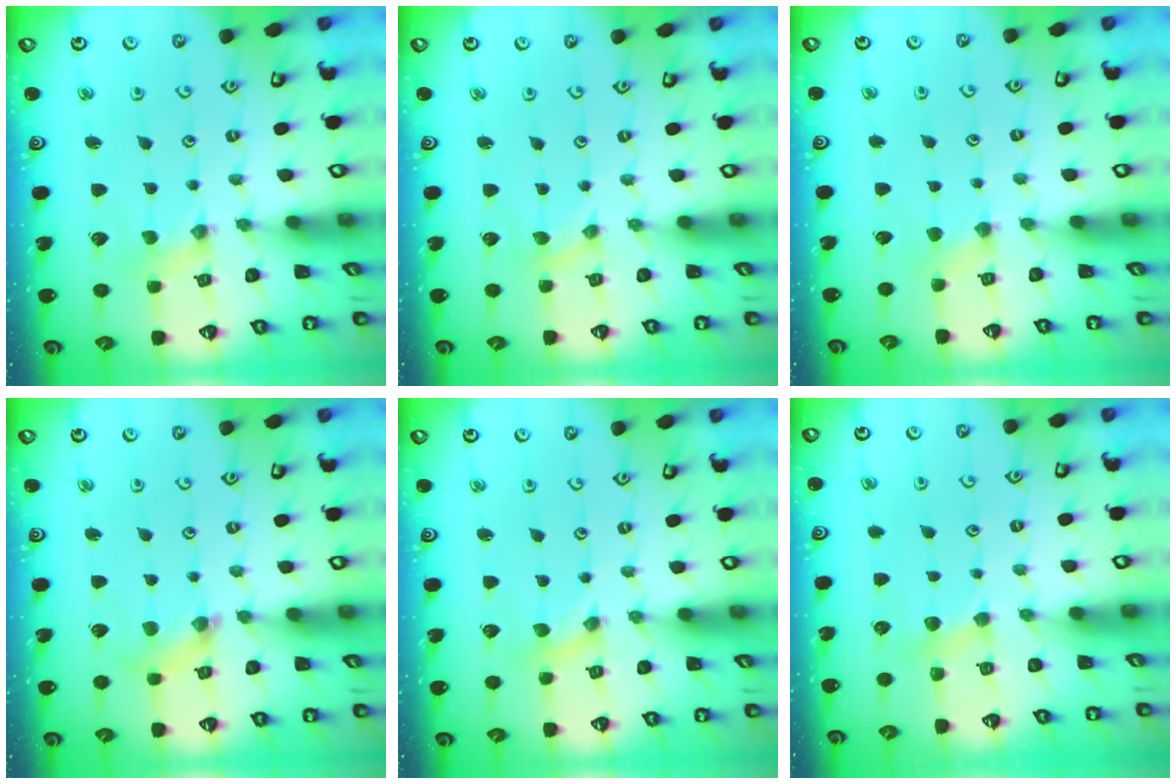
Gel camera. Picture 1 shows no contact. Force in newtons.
{"total": 0.0}
{"total": 2.9, "press": 2.8, "slide": 0.6}
{"total": 3.3, "press": 3.3, "slide": 0.4}
{"total": 0.0}
{"total": 3.9, "press": 3.9, "slide": 0.5}